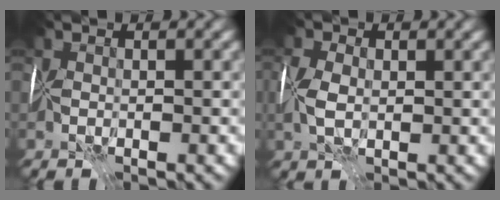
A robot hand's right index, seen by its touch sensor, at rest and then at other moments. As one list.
[{"total": 2.5, "force": [0.2, 1.5, 2.0], "torque": [-0.049, 0.001, 0.004]}]